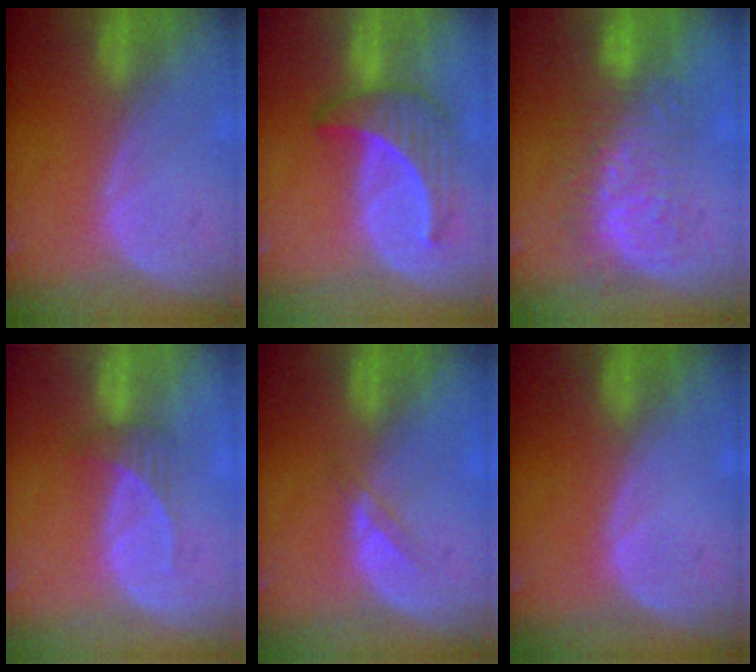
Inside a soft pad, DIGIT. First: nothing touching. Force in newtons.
{"total": 6.6, "press": 6.2, "slide": 2.3}
{"total": 8.8, "press": 8.5, "slide": 2.5}
{"total": 2.5, "press": 2.3, "slide": 0.9}
{"total": 1.8, "press": 1.4, "slide": 1.0}
{"total": 0.0}